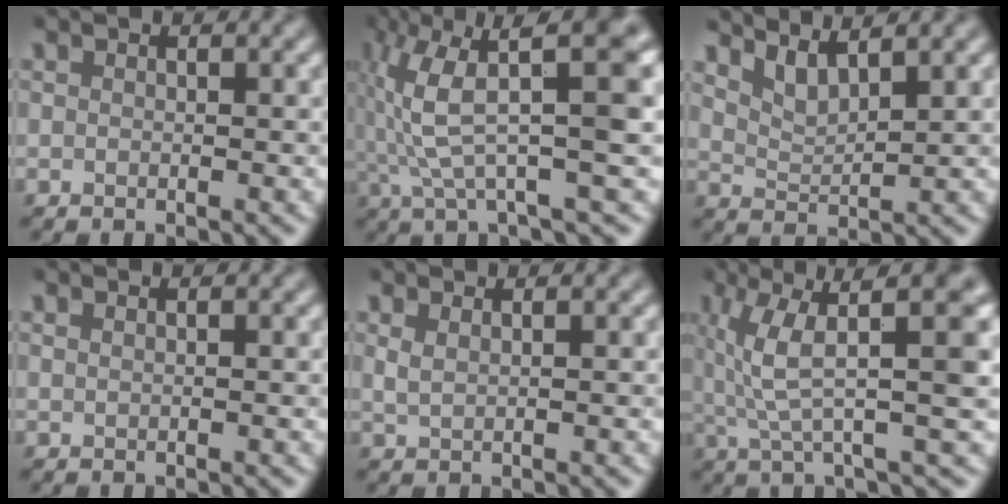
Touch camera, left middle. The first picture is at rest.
{"total": 9.0, "force": [1.6, 1.6, 8.7], "torque": [-0.152, 0.017, 0.027]}
{"total": 2.7, "force": [2.3, 0.4, 1.3], "torque": [-0.024, -0.005, 0.048]}
{"total": 0.5, "force": [0.4, 0.2, 0.3], "torque": [-0.002, 0.000, 0.003]}
{"total": 1.3, "force": [0.8, 0.6, 0.9], "torque": [-0.012, -0.002, 0.011]}
{"total": 8.4, "force": [2.3, 1.9, 7.8], "torque": [-0.138, 0.015, 0.042]}